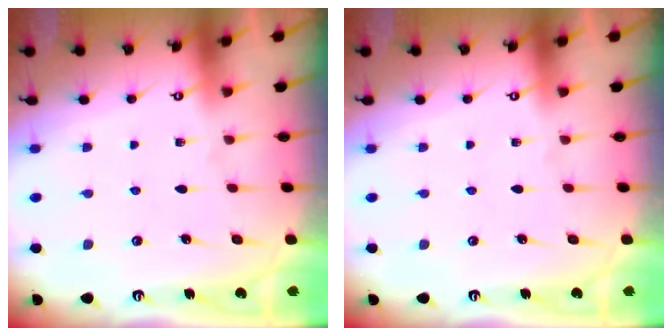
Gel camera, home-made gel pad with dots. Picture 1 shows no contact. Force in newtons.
{"total": 0.0}